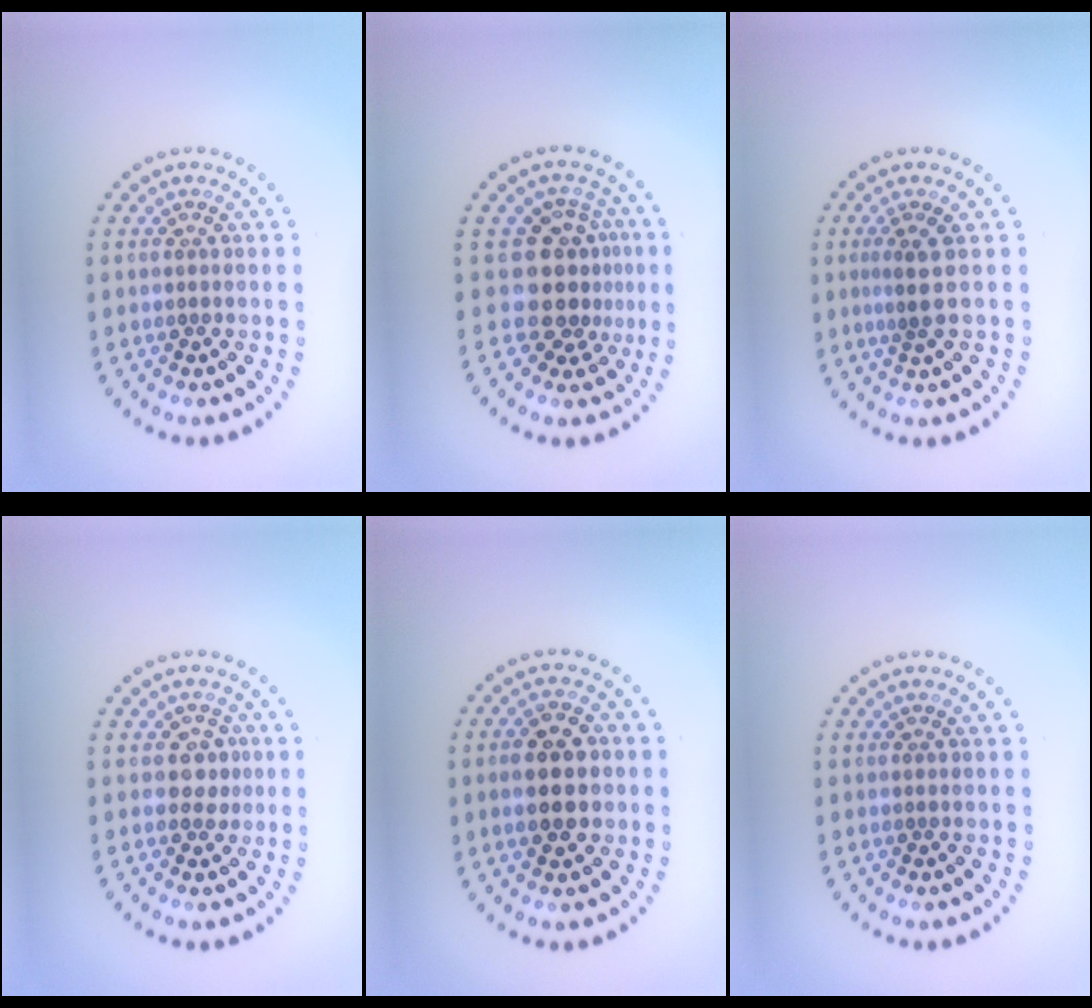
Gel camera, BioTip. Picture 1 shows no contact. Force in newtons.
{"total": 4.3, "press": 3.2, "slide": 2.9}
{"total": 1.7, "press": 1.1, "slide": 1.3}
{"total": 2.1, "press": 1.9, "slide": 1.0}
{"total": 4.6, "press": 4.6, "slide": 0.4}
{"total": 0.0}